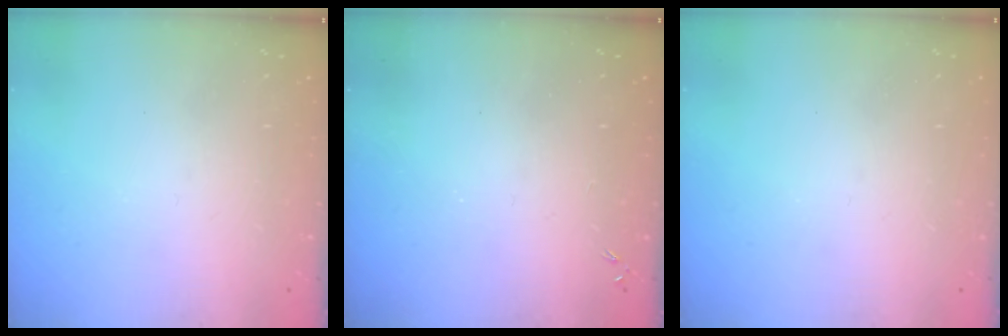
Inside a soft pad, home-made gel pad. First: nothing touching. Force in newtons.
{"total": 0.0}
{"total": 0.0}